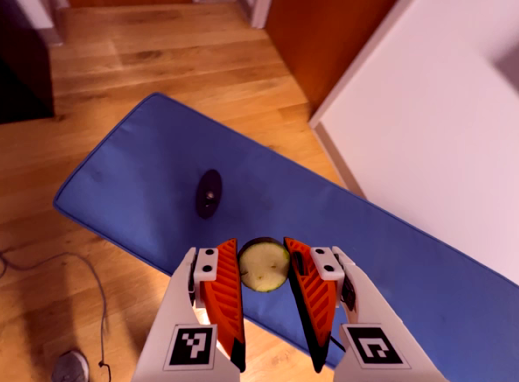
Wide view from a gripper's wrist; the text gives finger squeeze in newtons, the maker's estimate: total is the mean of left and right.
{"total": 8.2, "left": 8.5, "right": 8.0}